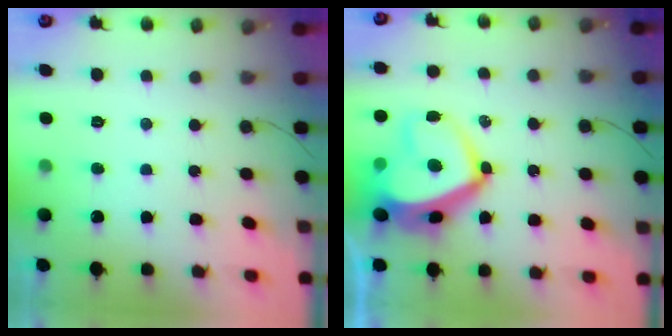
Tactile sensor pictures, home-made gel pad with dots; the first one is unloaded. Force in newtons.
{"total": 16.1, "press": 16.0, "slide": 1.7}